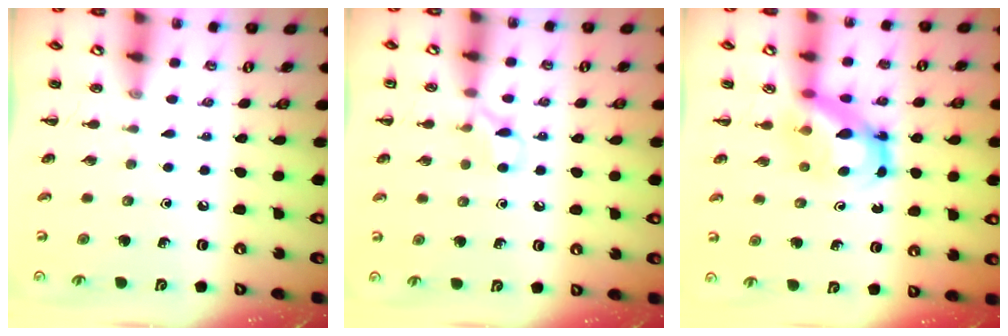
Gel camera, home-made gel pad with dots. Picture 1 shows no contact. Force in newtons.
{"total": 5.5, "press": 5.4, "slide": 1.3}
{"total": 6.0, "press": 5.9, "slide": 0.5}